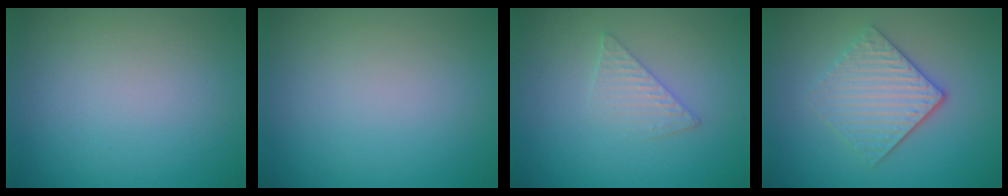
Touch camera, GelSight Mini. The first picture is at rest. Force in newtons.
{"total": 0.0}
{"total": 2.0, "press": 2.0, "slide": 0.2}
{"total": 3.8, "press": 3.2, "slide": 2.1}